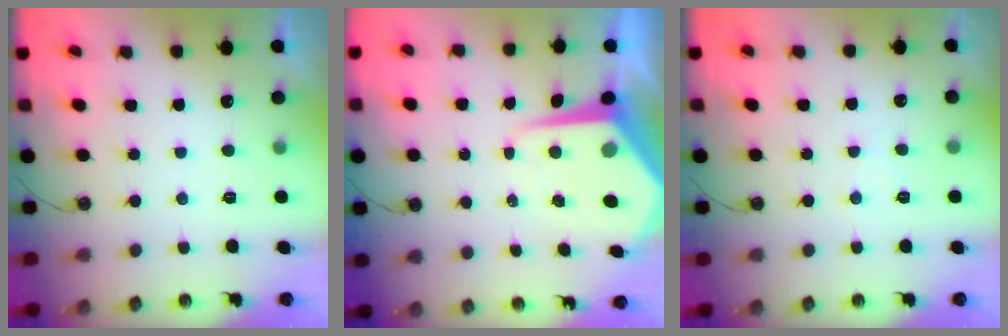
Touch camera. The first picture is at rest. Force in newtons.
{"total": 8.9, "press": 8.9, "slide": 0.7}
{"total": 5.3, "press": 5.2, "slide": 0.8}